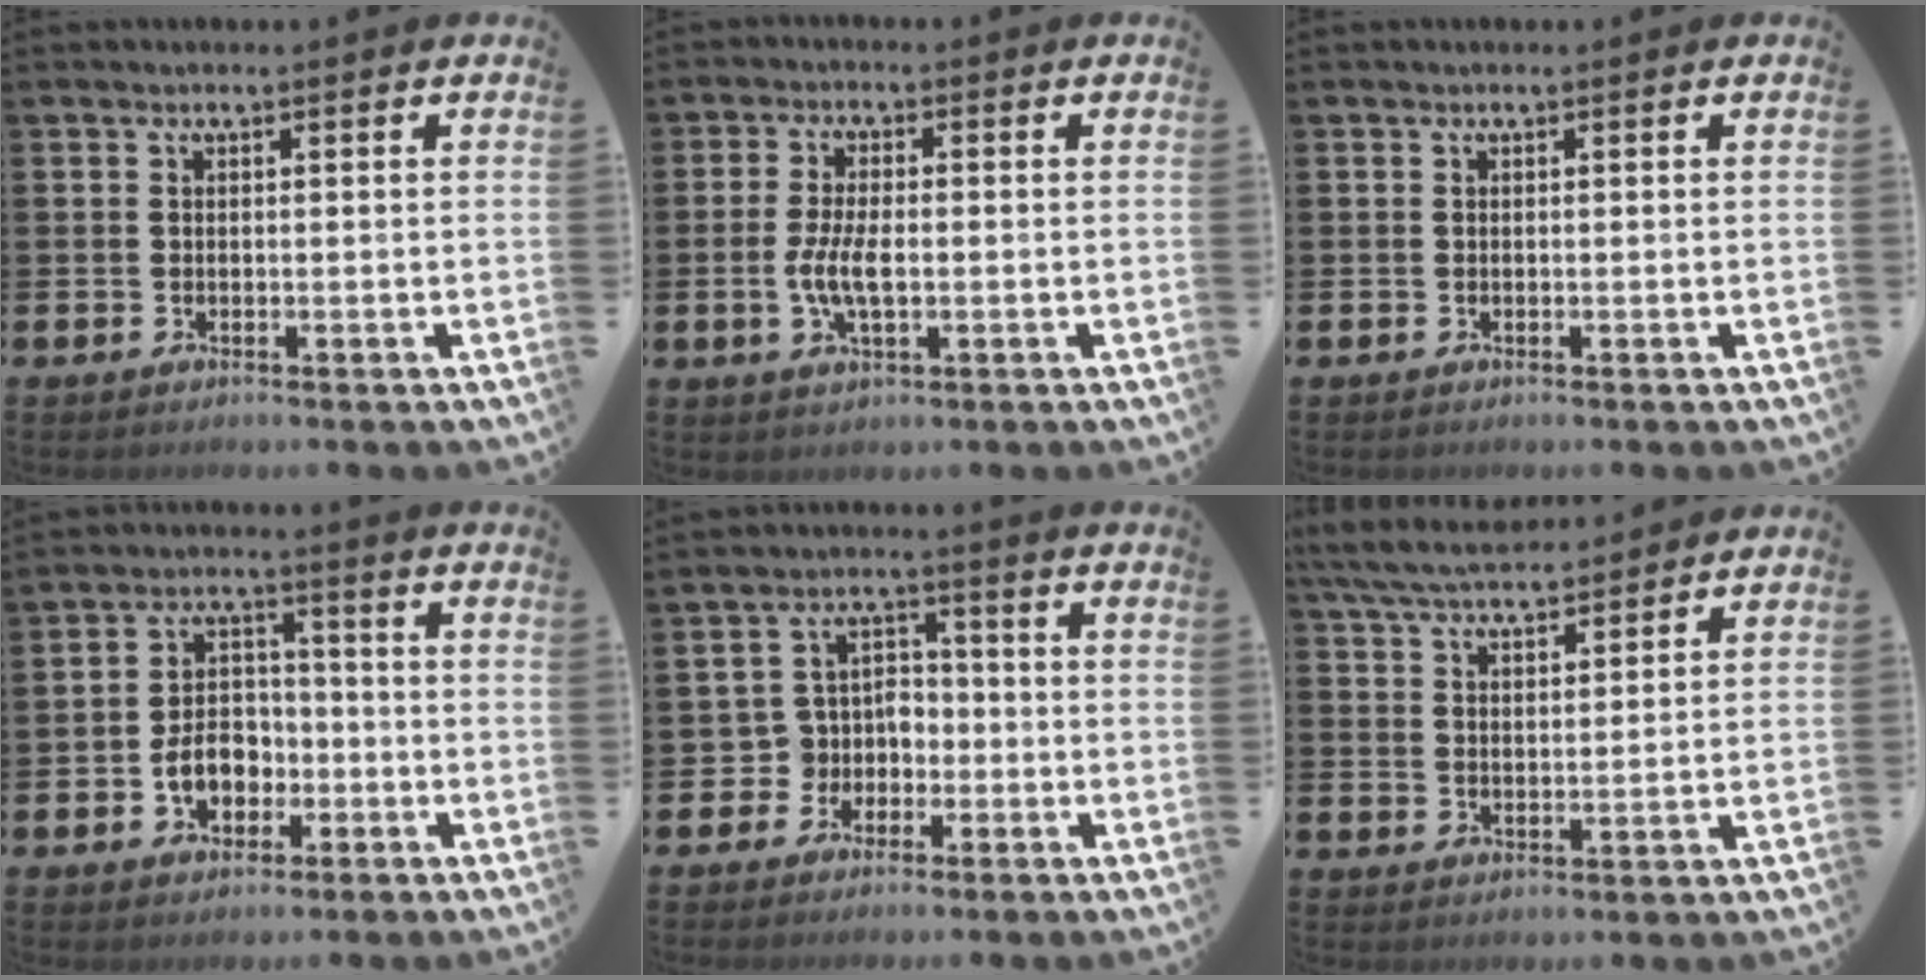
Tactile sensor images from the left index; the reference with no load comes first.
{"total": 4.8, "force": [-0.7, 2.0, 4.4], "torque": [-0.089, -0.002, -0.017]}
{"total": 0.0}
{"total": 5.6, "force": [-2.1, 4.3, 2.9], "torque": [-0.040, 0.006, -0.046]}
{"total": 4.9, "force": [-2.0, 4.4, 0.9], "torque": [-0.046, 0.010, -0.044]}
{"total": 6.3, "force": [6.0, 0.9, 1.6], "torque": [-0.057, -0.024, 0.111]}